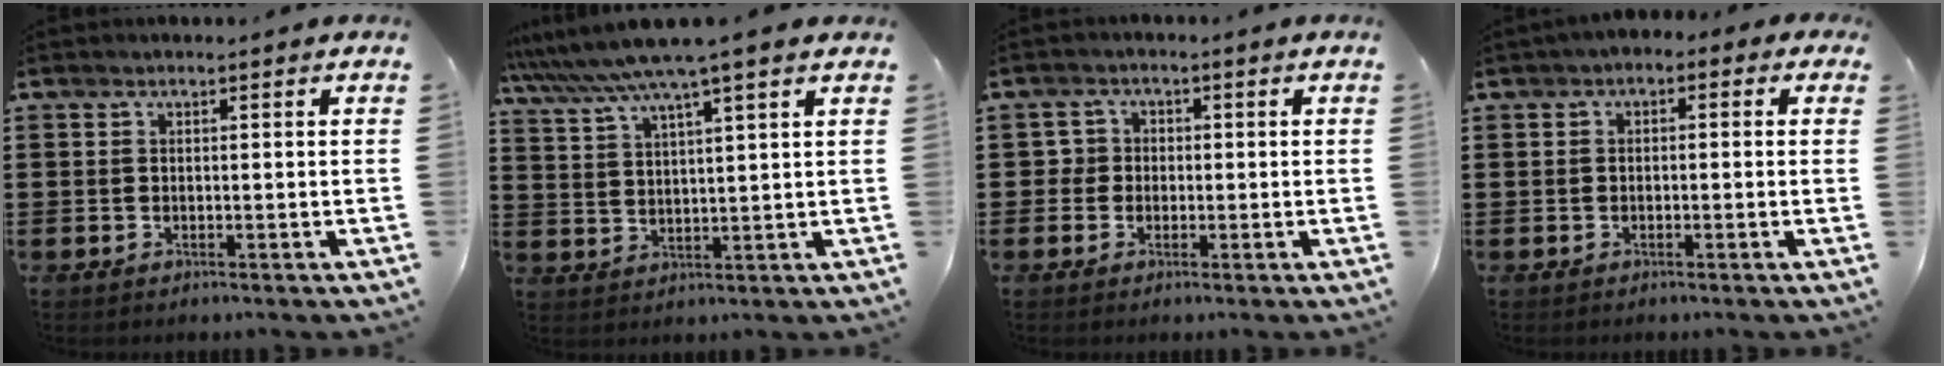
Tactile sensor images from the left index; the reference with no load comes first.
{"total": 6.8, "force": [5.6, -0.5, 3.8], "torque": [-0.092, -0.028, 0.095]}
{"total": 2.6, "force": [-0.4, 2.5, 0.6], "torque": [-0.025, 0.007, -0.011]}
{"total": 1.6, "force": [-1.0, 0.9, 0.9], "torque": [-0.026, 0.004, -0.026]}